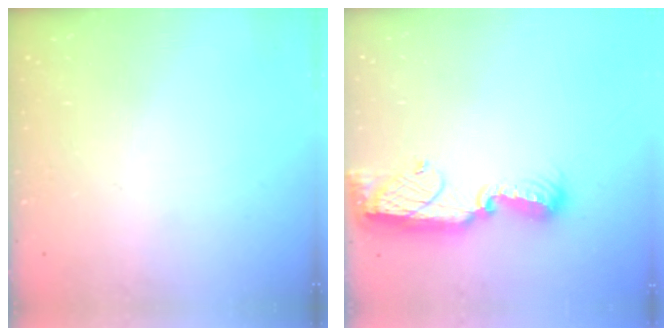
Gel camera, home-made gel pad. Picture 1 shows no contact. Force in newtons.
{"total": 13.3, "press": 12.2, "slide": 5.5}